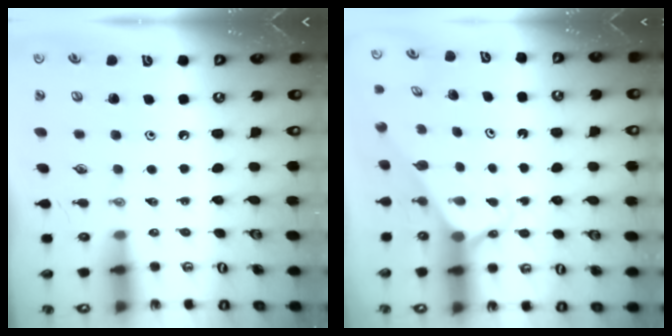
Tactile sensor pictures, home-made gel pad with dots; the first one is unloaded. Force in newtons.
{"total": 2.5, "press": 2.5, "slide": 0.2}